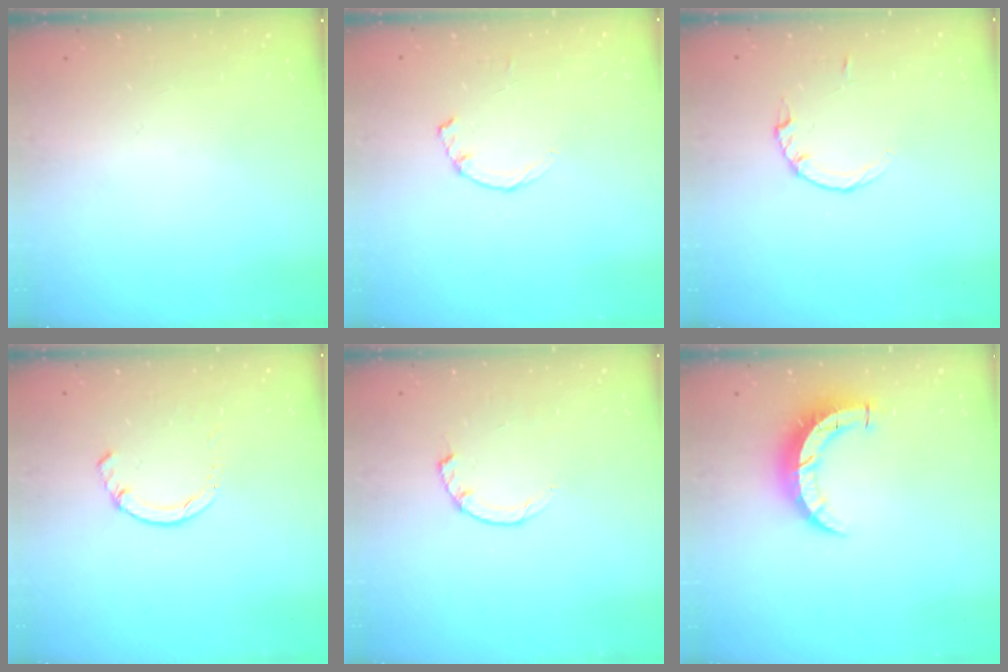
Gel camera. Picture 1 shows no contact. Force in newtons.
{"total": 1.2, "press": 1.2, "slide": 0.3}
{"total": 2.2, "press": 2.1, "slide": 0.3}
{"total": 2.3, "press": 2.3, "slide": 0.5}
{"total": 2.3, "press": 2.3, "slide": 0.4}
{"total": 8.2, "press": 8.2, "slide": 0.6}